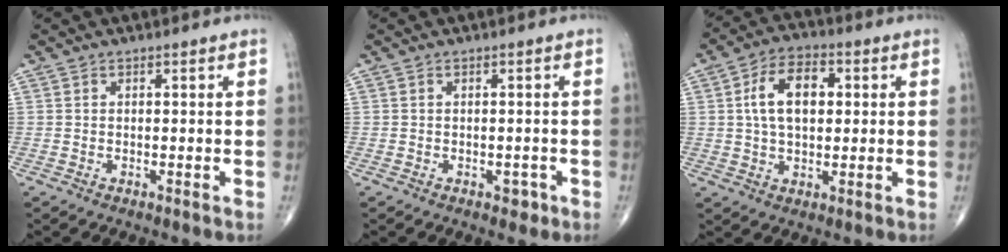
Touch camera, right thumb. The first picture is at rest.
{"total": 1.5, "force": [-0.7, 1.0, 0.8], "torque": [-0.001, 0.002, -0.007]}
{"total": 10.5, "force": [1.8, 6.3, 8.2], "torque": [-0.131, 0.012, 0.027]}